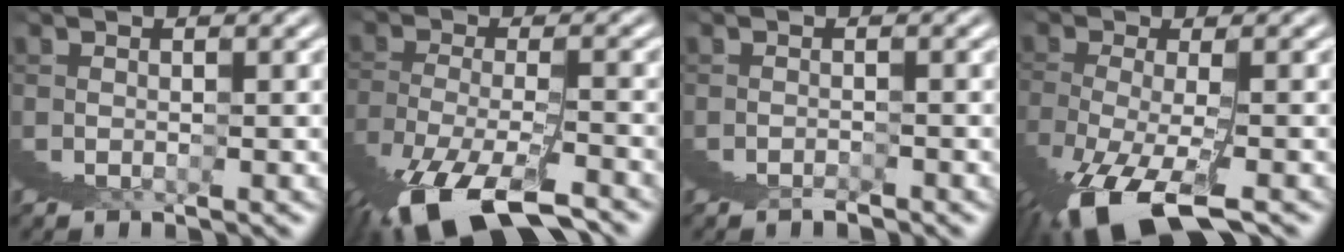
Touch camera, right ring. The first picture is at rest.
{"total": 5.6, "force": [-3.8, 1.6, 3.8], "torque": [-0.084, -0.021, -0.048]}
{"total": 1.4, "force": [-0.8, -0.6, -1.0], "torque": [0.022, 0.006, -0.018]}
{"total": 5.1, "force": [-3.5, 1.1, 3.6], "torque": [-0.084, -0.025, -0.041]}